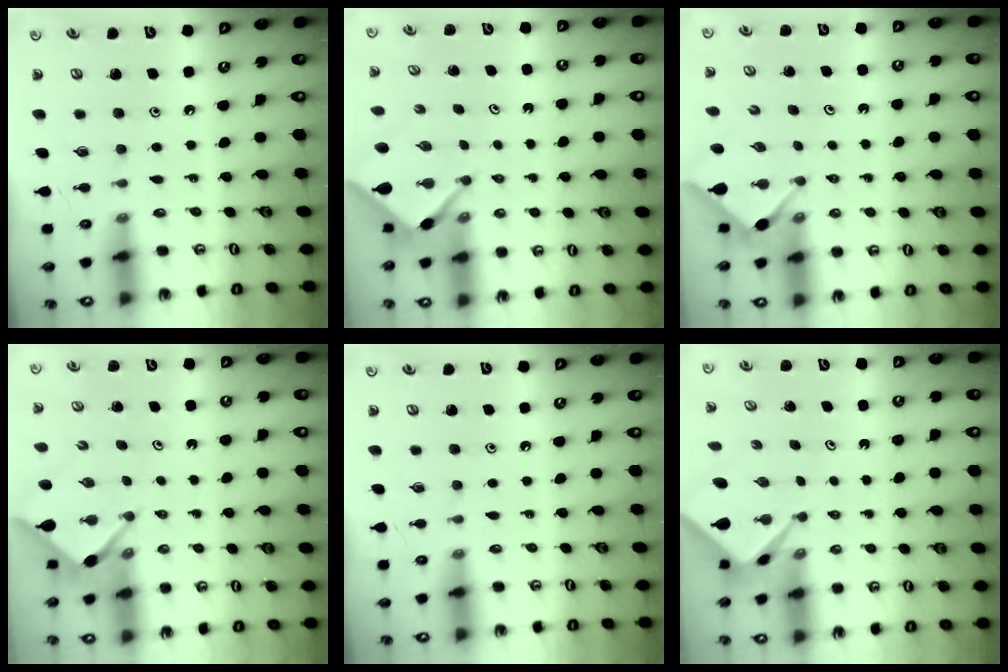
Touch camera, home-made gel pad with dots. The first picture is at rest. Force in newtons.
{"total": 2.3, "press": 2.3, "slide": 0.3}
{"total": 2.9, "press": 2.9, "slide": 0.4}
{"total": 2.5, "press": 2.5, "slide": 0.3}
{"total": 0.0}
{"total": 1.7, "press": 1.7, "slide": 0.1}